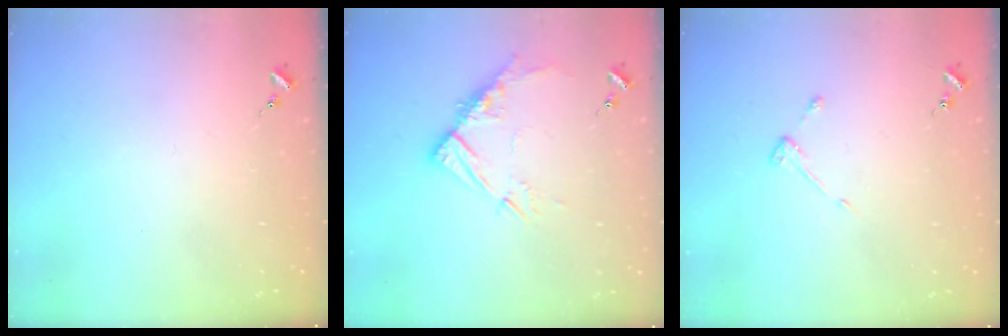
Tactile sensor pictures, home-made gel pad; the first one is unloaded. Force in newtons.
{"total": 10.7, "press": 10.7, "slide": 0.9}
{"total": 3.0, "press": 3.0, "slide": 0.4}